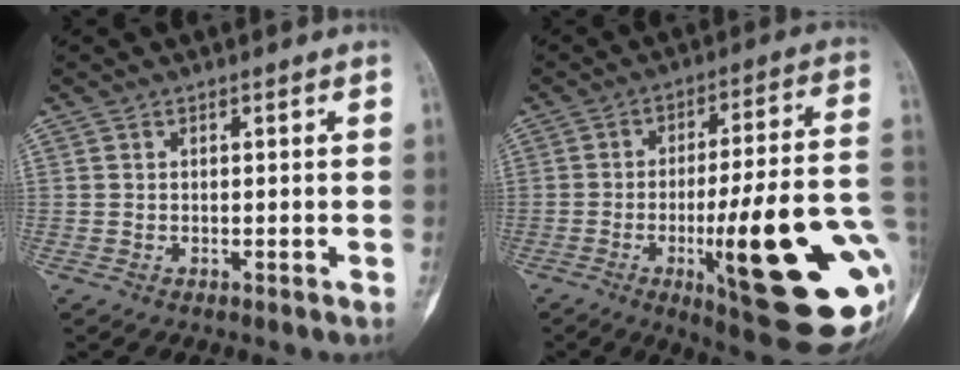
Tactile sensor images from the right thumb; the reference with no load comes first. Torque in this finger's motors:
{"motor_torque": [2.74, 2.26, 1.89, -0.89, 0.50]}